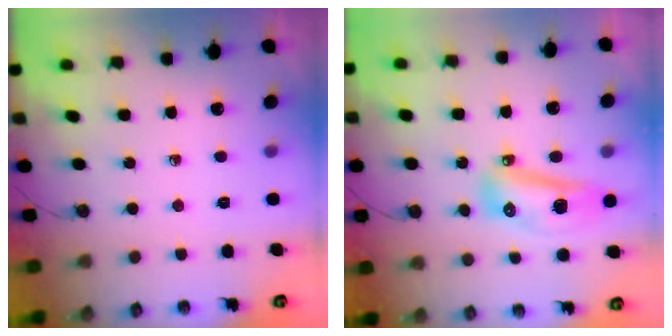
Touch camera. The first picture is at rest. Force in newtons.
{"total": 11.4, "press": 11.2, "slide": 1.9}